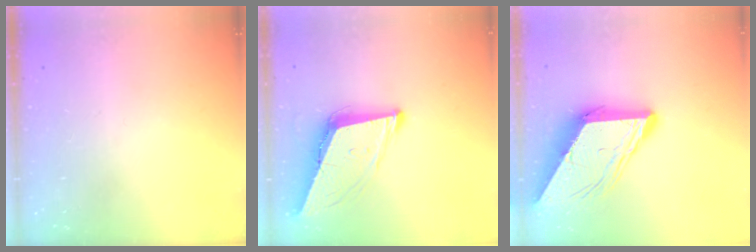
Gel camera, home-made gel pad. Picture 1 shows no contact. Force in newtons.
{"total": 10.0, "press": 9.3, "slide": 3.5}
{"total": 12.0, "press": 11.9, "slide": 1.2}